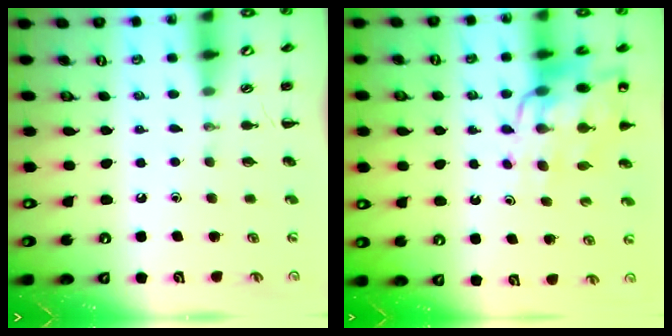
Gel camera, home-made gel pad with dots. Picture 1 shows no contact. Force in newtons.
{"total": 13.9, "press": 13.4, "slide": 3.8}